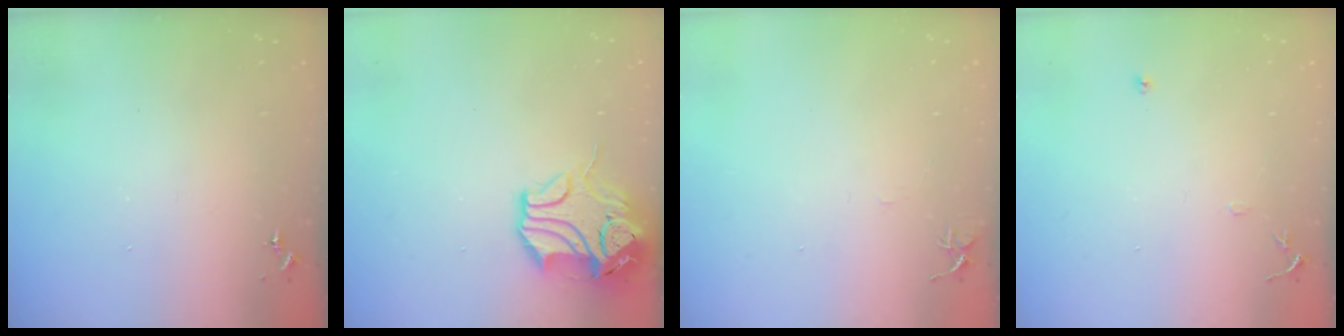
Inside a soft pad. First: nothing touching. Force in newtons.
{"total": 12.5, "press": 12.4, "slide": 1.8}
{"total": 5.6, "press": 5.6, "slide": 0.5}
{"total": 7.7, "press": 7.7, "slide": 0.8}